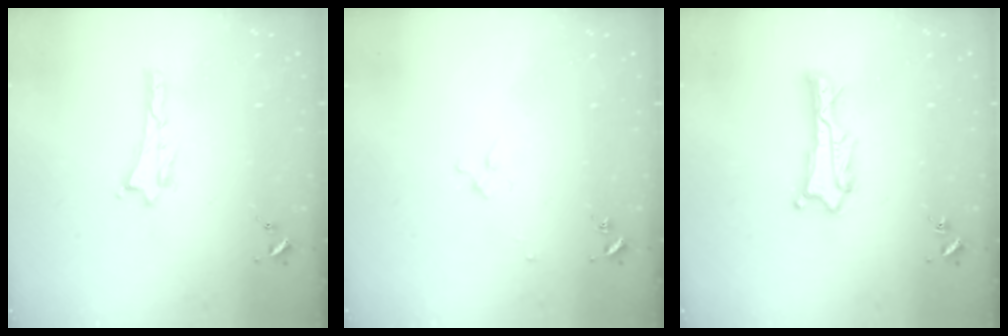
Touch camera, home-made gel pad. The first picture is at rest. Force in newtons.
{"total": 2.0, "press": 1.9, "slide": 0.2}
{"total": 1.5, "press": 1.5, "slide": 0.2}